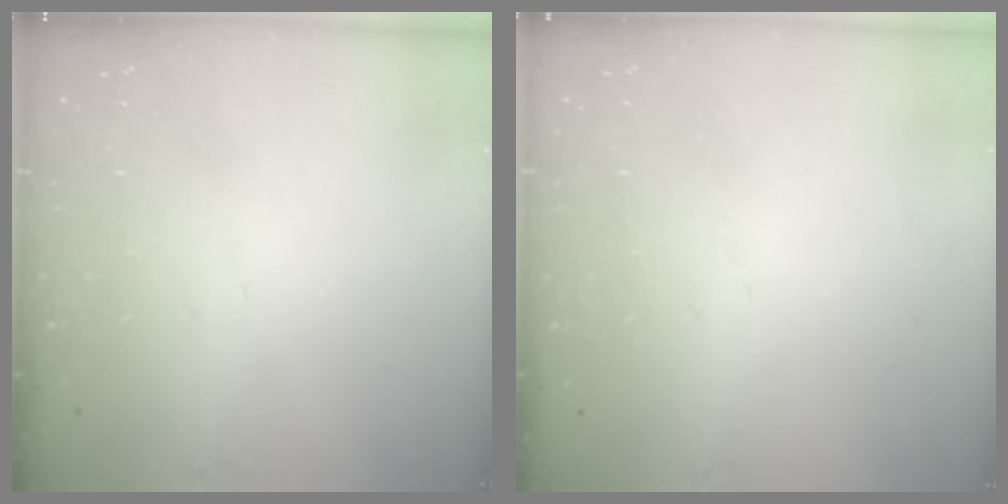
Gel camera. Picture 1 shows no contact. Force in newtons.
{"total": 1.8, "press": 1.7, "slide": 0.4}